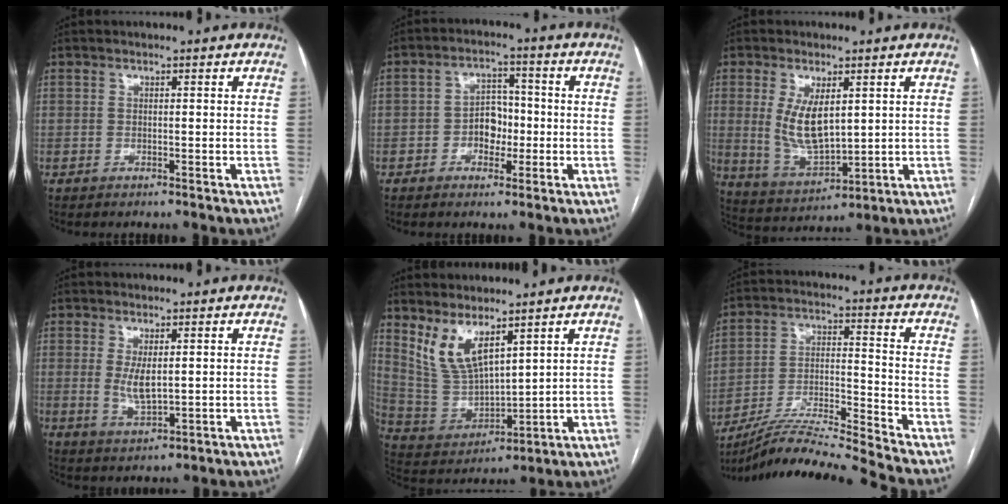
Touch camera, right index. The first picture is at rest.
{"total": 5.3, "force": [-1.2, 3.6, 3.6], "torque": [-0.060, 0.016, -0.022]}
{"total": 8.9, "force": [1.9, 3.7, 7.8], "torque": [-0.162, -0.007, 0.048]}
{"total": 4.4, "force": [0.6, 1.5, 4.1], "torque": [-0.083, -0.011, 0.018]}
{"total": 9.0, "force": [6.1, 3.1, 5.9], "torque": [-0.125, -0.008, 0.145]}
{"total": 14.8, "force": [-13.7, -3.1, 4.8], "torque": [-0.083, 0.004, -0.242]}